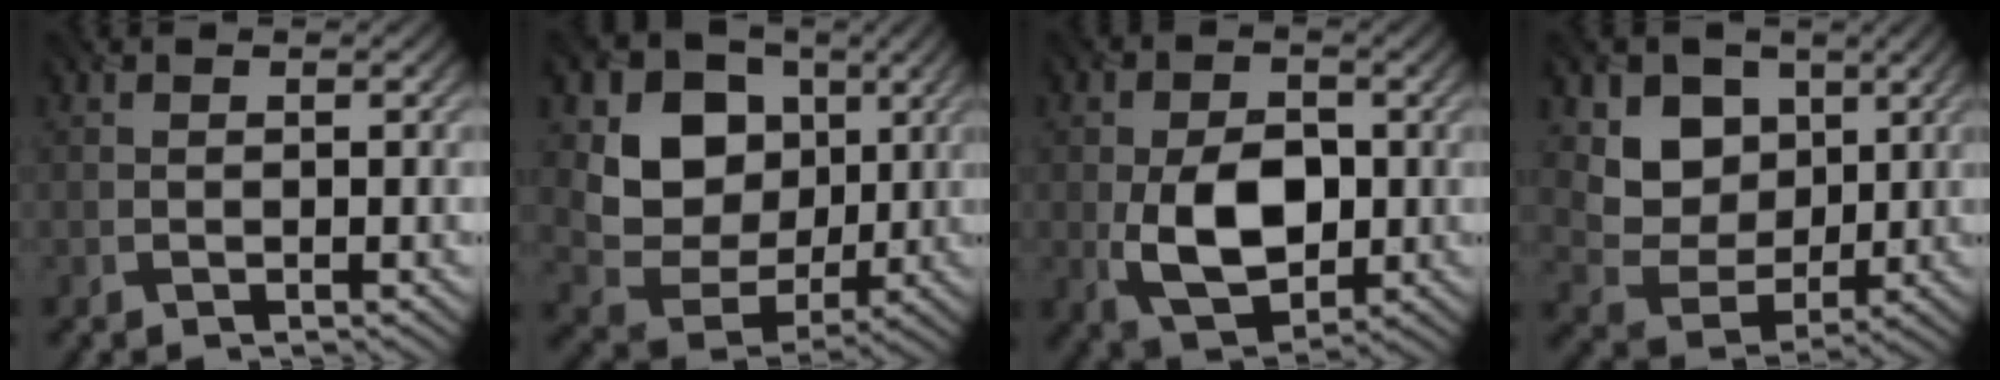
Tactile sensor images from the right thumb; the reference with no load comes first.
{"total": 10.7, "force": [3.0, 8.7, 5.4], "torque": [-0.116, -0.014, 0.045]}
{"total": 8.9, "force": [-1.2, 5.8, 6.7], "torque": [-0.133, -0.011, -0.023]}
{"total": 8.3, "force": [3.4, 6.5, 3.8], "torque": [-0.096, -0.029, 0.065]}